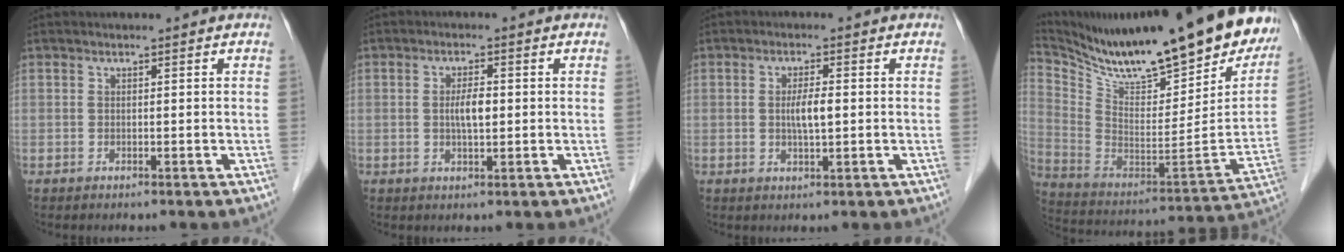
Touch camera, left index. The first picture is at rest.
{"total": 3.2, "force": [0.1, 1.0, 3.1], "torque": [-0.057, 0.000, 0.000]}
{"total": 3.4, "force": [0.0, 0.7, 3.3], "torque": [-0.060, -0.002, -0.001]}
{"total": 30.6, "force": [25.6, 5.4, 15.8], "torque": [-0.274, -0.067, 0.377]}